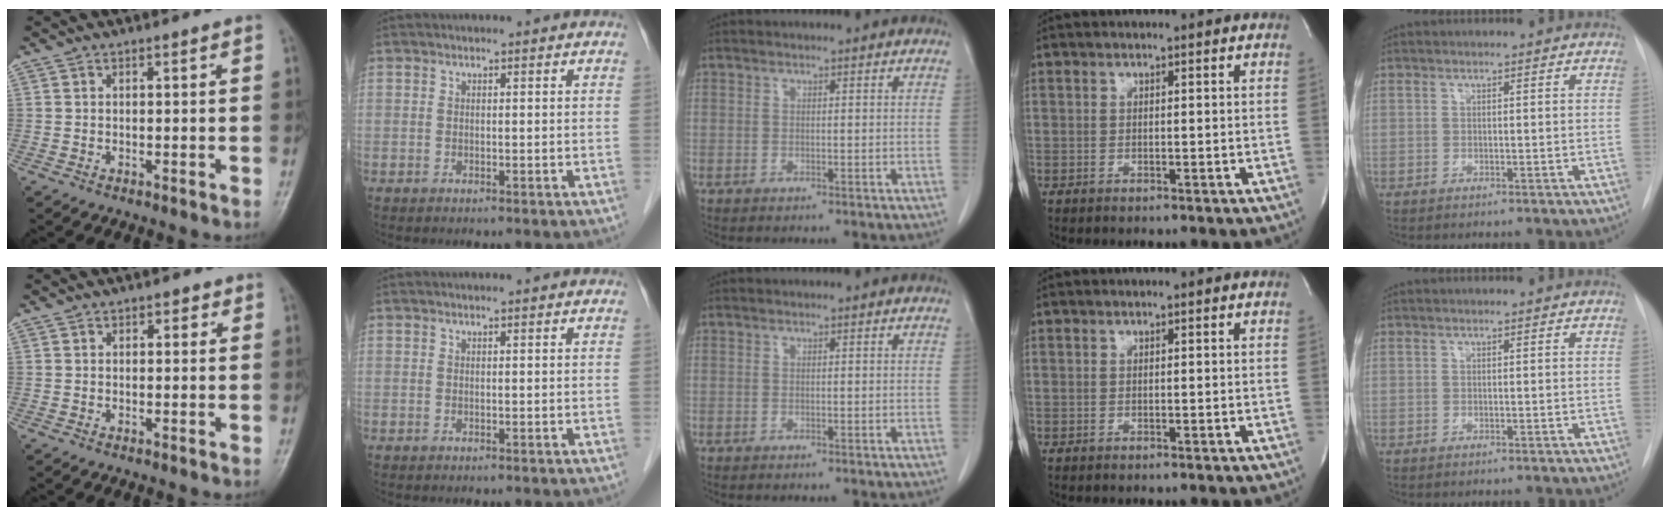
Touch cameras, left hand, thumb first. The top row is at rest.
{"thumb": {"total": 1.5, "force": [0.7, 1.1, 0.8], "torque": [0.003, 0.000, 0.004]}}